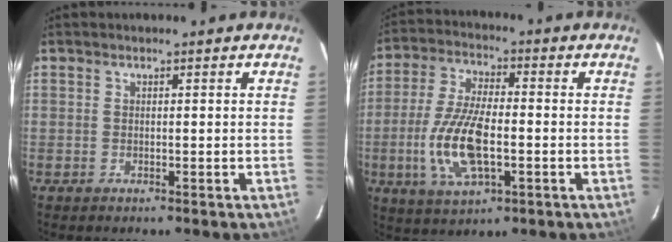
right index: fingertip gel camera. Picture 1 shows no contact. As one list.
[{"total": 13.4, "force": [-3.1, 5.3, 11.9], "torque": [-0.251, -0.004, -0.057]}]